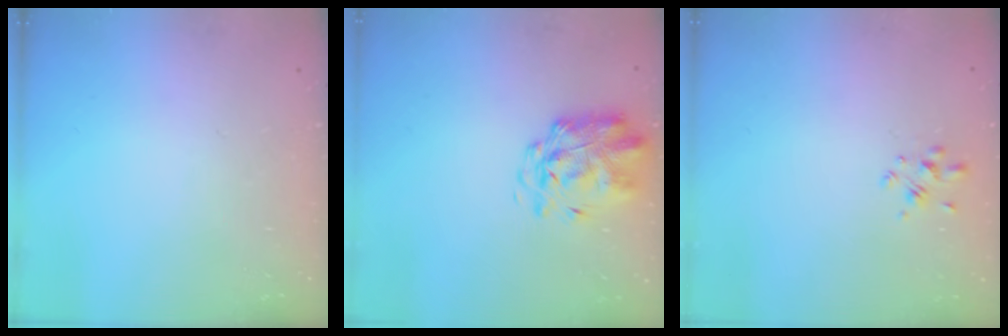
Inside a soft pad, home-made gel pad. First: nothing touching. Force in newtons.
{"total": 3.0, "press": 2.9, "slide": 0.8}
{"total": 2.1, "press": 2.0, "slide": 0.9}